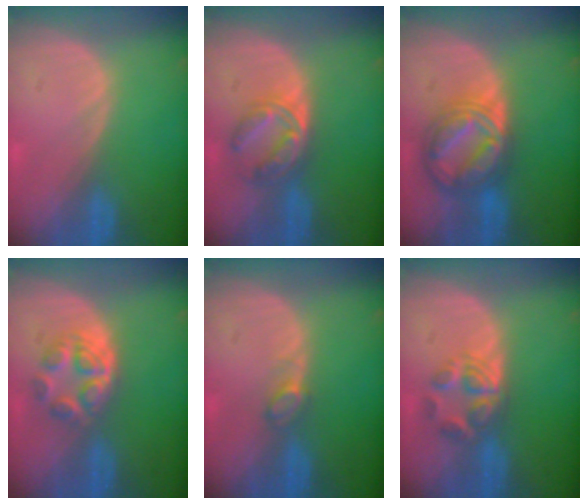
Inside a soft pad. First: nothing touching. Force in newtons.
{"total": 5.8, "press": 5.5, "slide": 1.8}
{"total": 8.8, "press": 8.8, "slide": 0.6}
{"total": 6.3, "press": 5.3, "slide": 3.3}
{"total": 2.0, "press": 1.9, "slide": 0.2}
{"total": 5.7, "press": 4.8, "slide": 3.2}